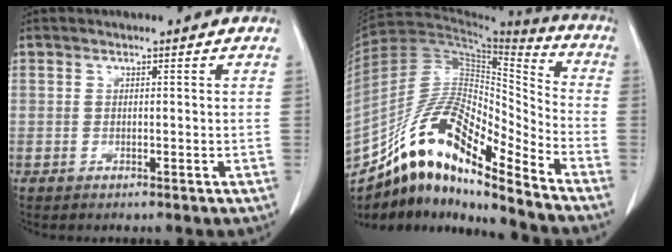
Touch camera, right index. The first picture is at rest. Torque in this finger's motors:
{"motor_torque": [0.36, -0.33, 0.61, 0.10]}